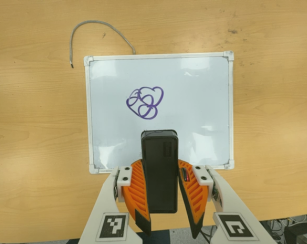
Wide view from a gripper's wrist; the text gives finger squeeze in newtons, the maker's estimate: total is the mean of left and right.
{"total": 10.6, "left": 8.5, "right": 12.7}